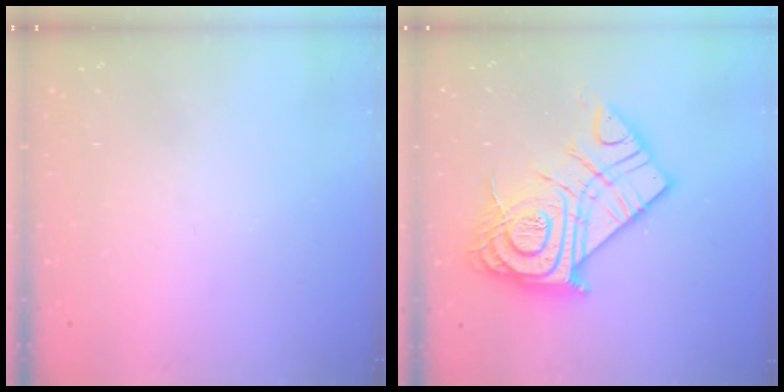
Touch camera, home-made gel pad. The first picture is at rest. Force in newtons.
{"total": 24.3, "press": 24.1, "slide": 2.4}